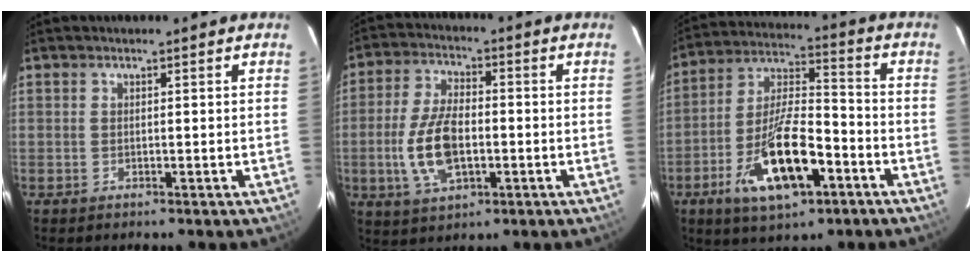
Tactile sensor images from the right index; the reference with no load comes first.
{"total": 11.4, "force": [-2.2, 5.9, 9.6], "torque": [-0.200, 0.001, -0.036]}
{"total": 16.5, "force": [-7.4, 6.1, 13.4], "torque": [-0.266, 0.001, -0.126]}